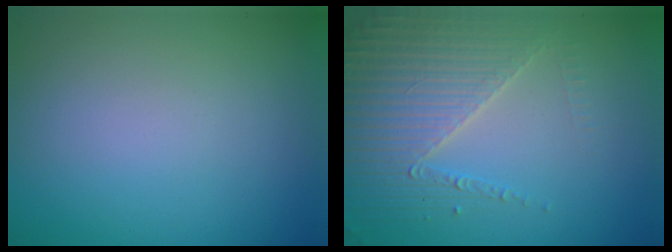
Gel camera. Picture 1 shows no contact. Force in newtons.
{"total": 4.3, "press": 4.1, "slide": 1.4}